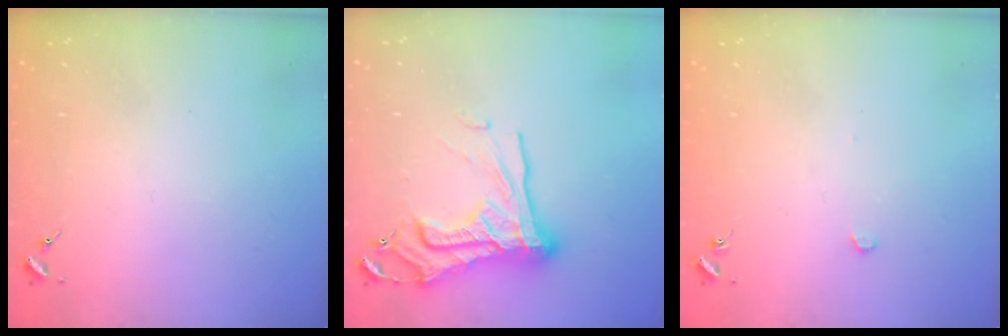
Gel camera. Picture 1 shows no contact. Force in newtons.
{"total": 19.3, "press": 19.2, "slide": 1.8}
{"total": 2.6, "press": 2.6, "slide": 0.1}